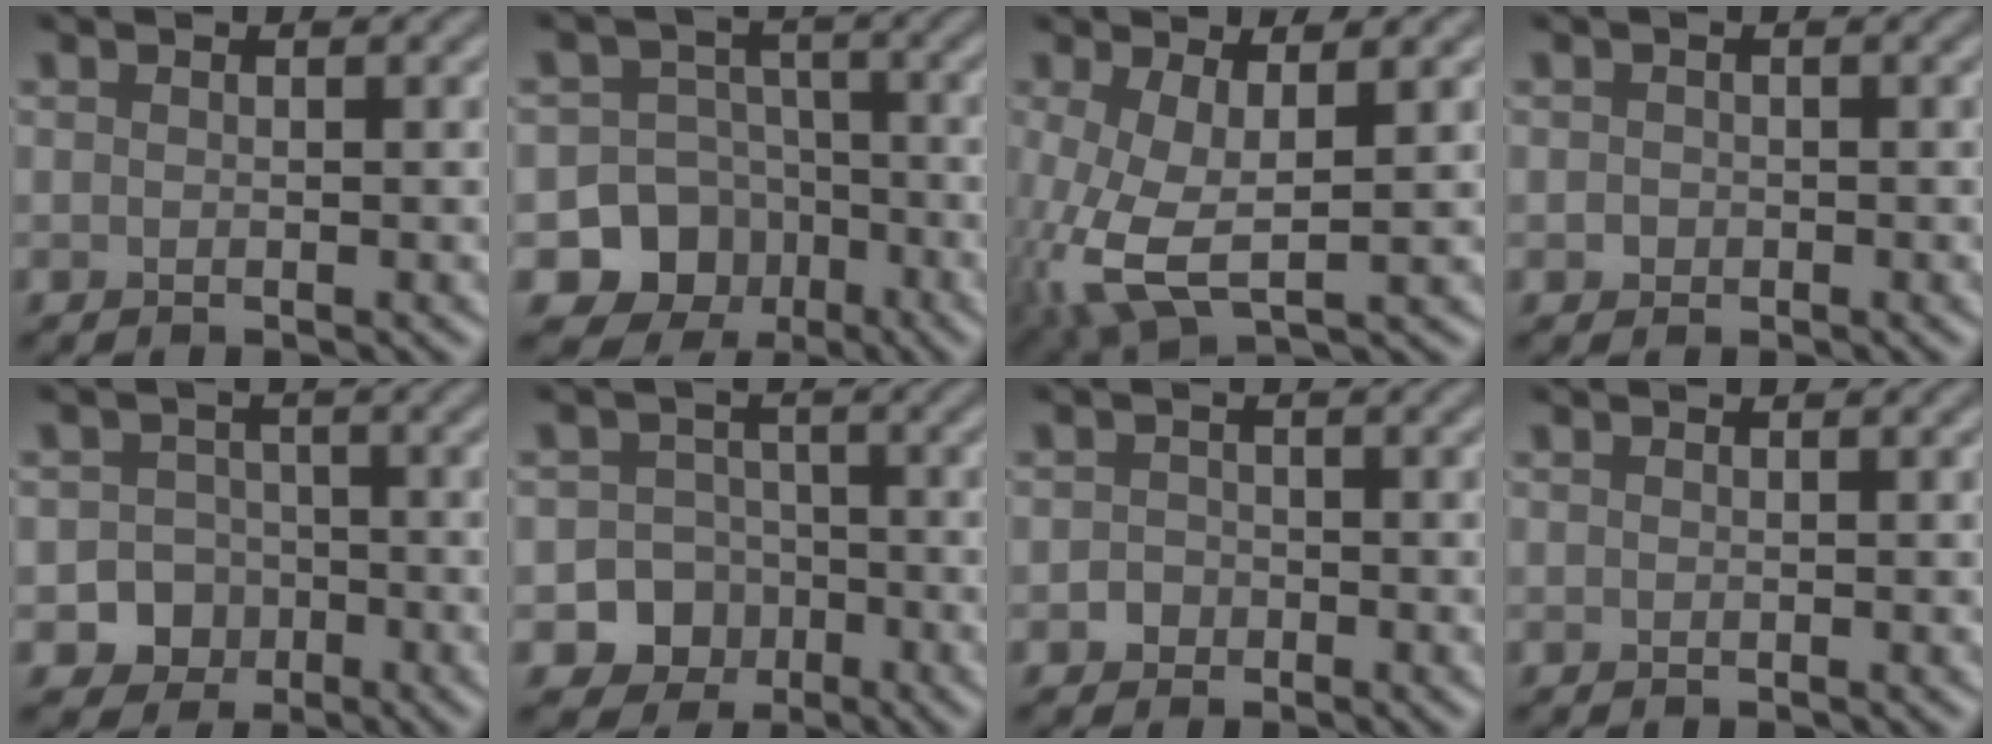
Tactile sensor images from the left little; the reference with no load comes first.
{"total": 9.0, "force": [-4.1, 7.9, 1.5], "torque": [-0.006, -0.014, -0.095]}
{"total": 6.4, "force": [-0.8, 2.8, 5.7], "torque": [-0.146, -0.010, -0.015]}
{"total": 0.7, "force": [-0.2, 0.6, 0.2], "torque": [0.000, -0.004, -0.005]}
{"total": 5.3, "force": [-2.3, 4.6, 1.0], "torque": [0.020, -0.007, -0.056]}
{"total": 7.0, "force": [-3.1, 6.2, 1.2], "torque": [0.011, -0.013, -0.071]}
{"total": 1.3, "force": [-0.6, 1.2, 0.3], "torque": [0.003, 0.002, -0.014]}
{"total": 0.0}